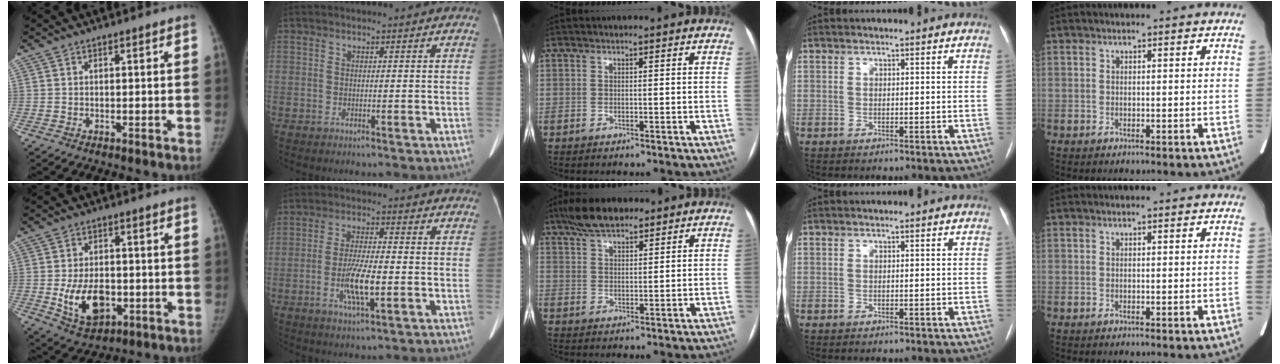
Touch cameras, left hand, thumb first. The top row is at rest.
{"thumb": {"total": 10.7, "force": [-2.2, 6.9, 7.9], "torque": [-0.117, 0.000, -0.023]}, "index": {"total": 6.8, "force": [-1.8, 1.2, 6.5], "torque": [-0.125, -0.006, -0.033]}, "middle": {"total": 6.9, "force": [5.5, 2.1, 3.7], "torque": [-0.075, 0.016, 0.099]}}